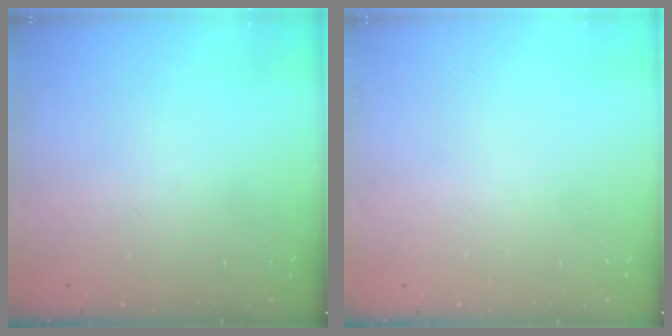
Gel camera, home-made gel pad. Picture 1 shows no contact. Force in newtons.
{"total": 0.0}